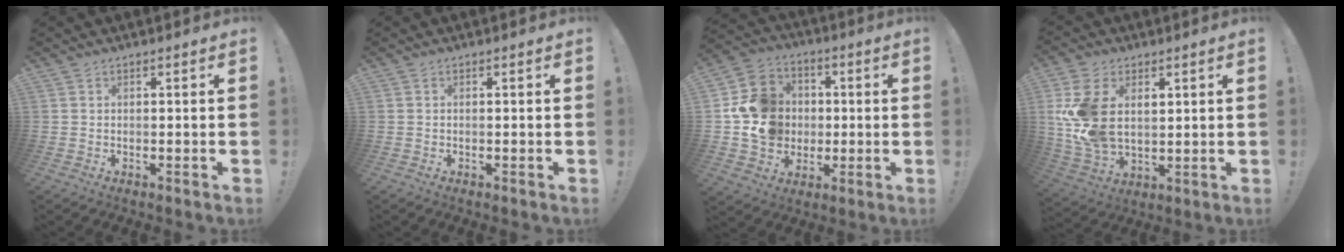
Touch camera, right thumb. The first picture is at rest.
{"total": 0.0}
{"total": 14.2, "force": [-0.1, 13.2, 5.2], "torque": [-0.062, 0.014, 0.009]}
{"total": 15.2, "force": [4.1, 10.4, 10.3], "torque": [-0.194, -0.024, 0.081]}